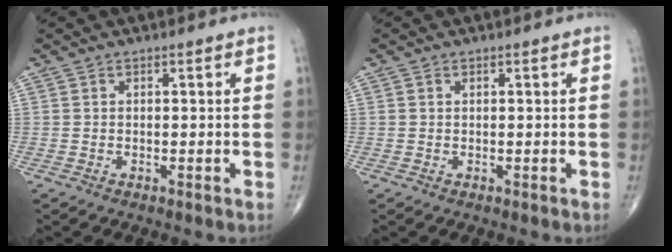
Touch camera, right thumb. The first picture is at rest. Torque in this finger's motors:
{"motor_torque": [-0.29, 0.10, -0.16, -0.07, -0.02]}